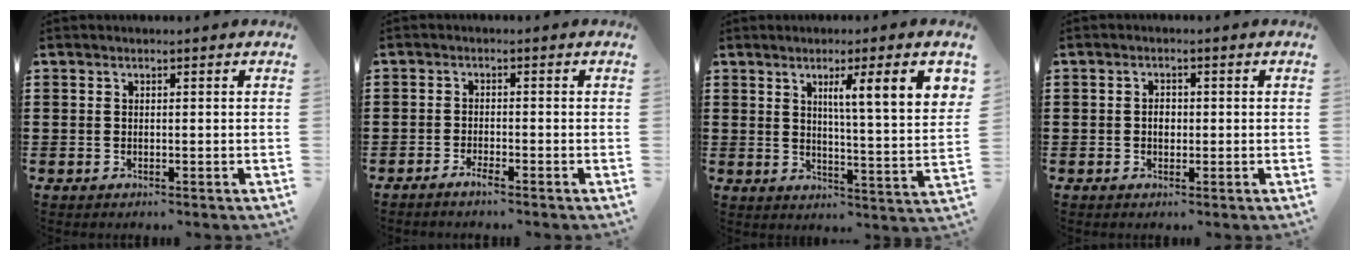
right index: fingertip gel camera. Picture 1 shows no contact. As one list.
[{"total": 1.6, "force": [-1.5, 0.1, 0.6], "torque": [-0.012, -0.001, -0.027]}, {"total": 8.5, "force": [3.9, -0.1, 7.5], "torque": [-0.127, -0.015, 0.056]}, {"total": 1.8, "force": [-0.2, 1.1, 1.4], "torque": [-0.028, 0.006, -0.005]}]